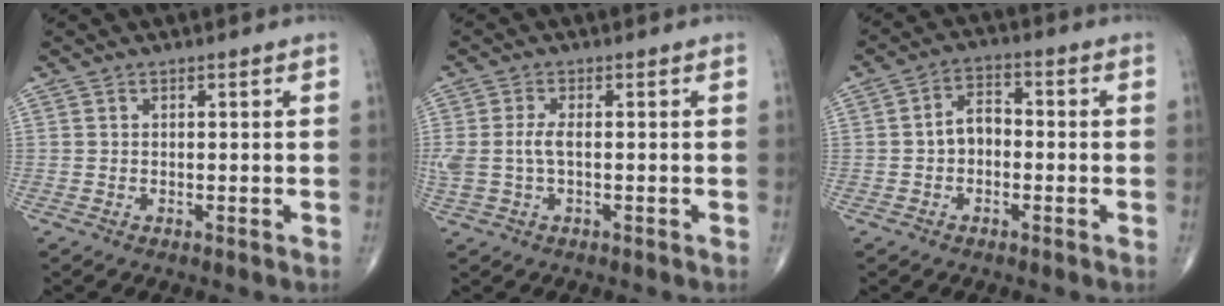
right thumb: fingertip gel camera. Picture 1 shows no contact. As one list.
[{"total": 4.3, "force": [0.0, 2.0, 3.8], "torque": [-0.107, 0.007, 0.002]}, {"total": 5.2, "force": [-0.8, 3.6, 3.7], "torque": [-0.049, 0.024, -0.023]}]